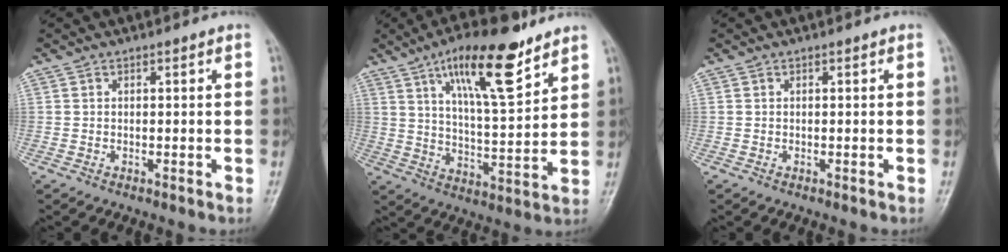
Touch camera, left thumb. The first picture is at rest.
{"total": 16.2, "force": [9.9, 4.8, 11.9], "torque": [-0.173, -0.049, 0.168]}
{"total": 0.0}